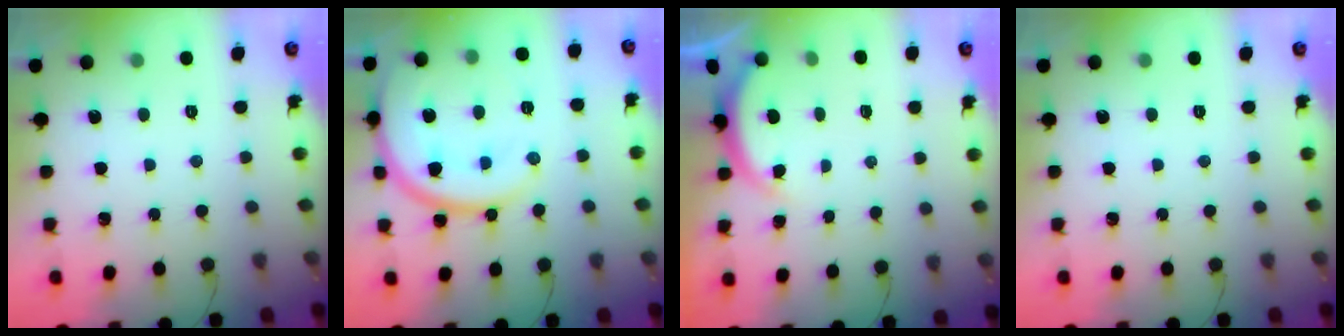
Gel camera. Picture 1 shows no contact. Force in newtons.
{"total": 18.4, "press": 18.3, "slide": 1.9}
{"total": 2.1, "press": 2.0, "slide": 0.3}
{"total": 0.0}